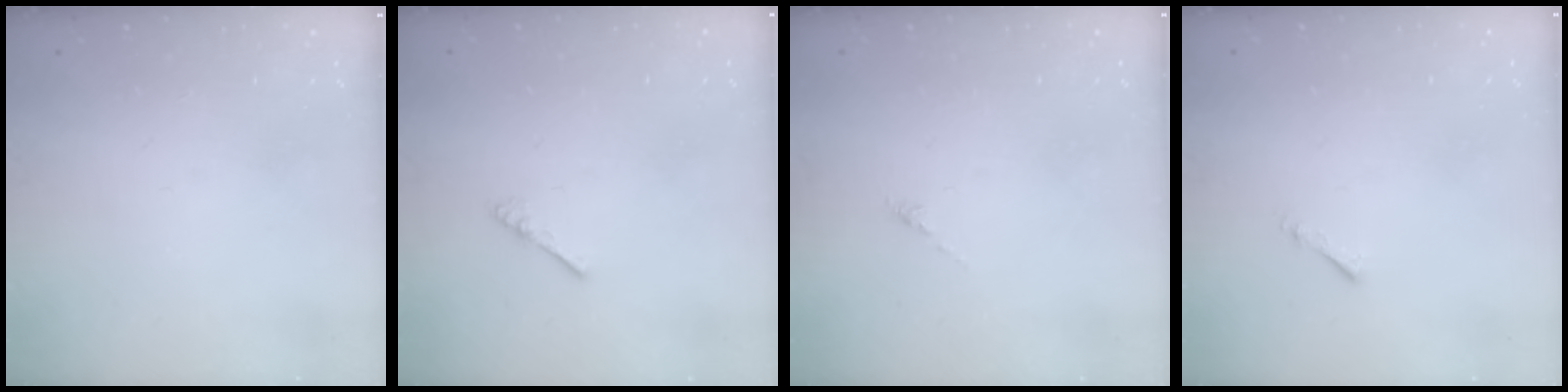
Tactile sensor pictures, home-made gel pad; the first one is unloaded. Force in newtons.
{"total": 2.4, "press": 2.4, "slide": 0.5}
{"total": 0.0}
{"total": 0.8, "press": 0.7, "slide": 0.3}